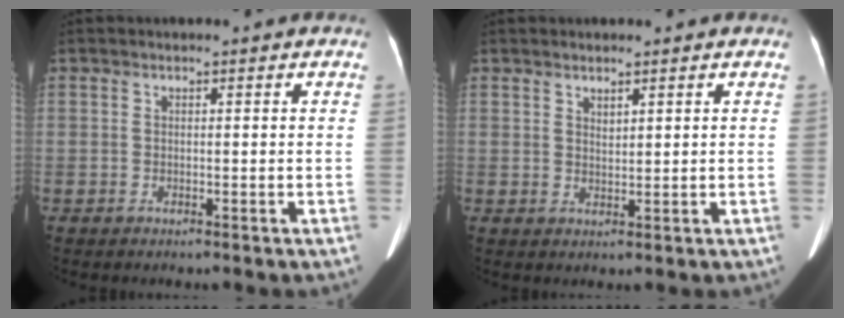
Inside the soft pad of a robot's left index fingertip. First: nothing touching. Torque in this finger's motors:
{"motor_torque": [-0.25, -0.11, -0.08, -0.01]}